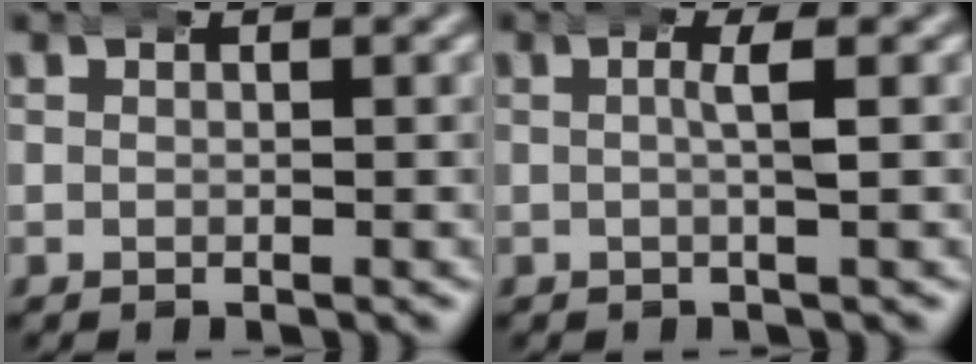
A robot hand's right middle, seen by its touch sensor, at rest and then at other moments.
{"total": 2.2, "force": [0.5, 0.3, 2.1], "torque": [-0.031, 0.013, 0.000]}